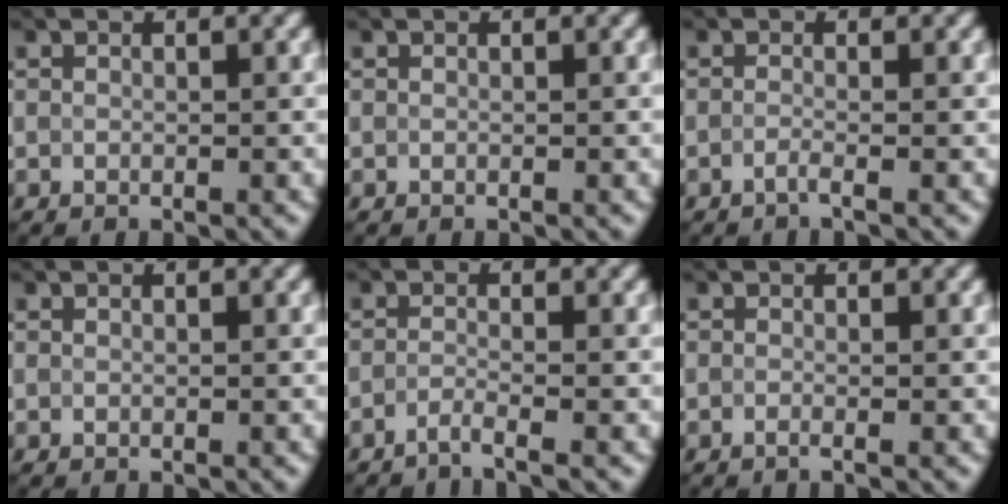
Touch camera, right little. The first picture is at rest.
{"total": 0.0}
{"total": 1.2, "force": [-1.2, -0.3, 0.0], "torque": [0.000, -0.004, -0.021]}
{"total": 0.0}
{"total": 1.9, "force": [-1.9, -0.4, 0.0], "torque": [0.004, -0.003, -0.041]}
{"total": 0.8, "force": [-0.7, 0.0, 0.3], "torque": [-0.004, -0.008, -0.013]}